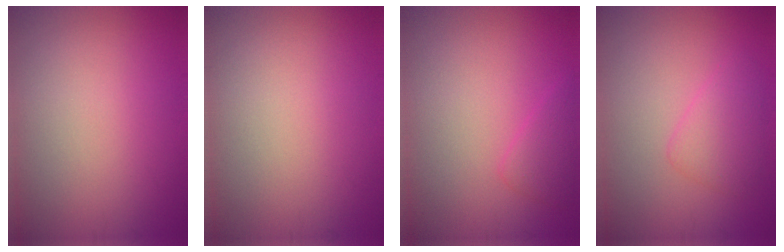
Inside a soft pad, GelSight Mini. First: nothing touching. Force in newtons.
{"total": 0.0}
{"total": 1.7, "press": 1.7, "slide": 0.0}
{"total": 2.4, "press": 2.4, "slide": 0.1}